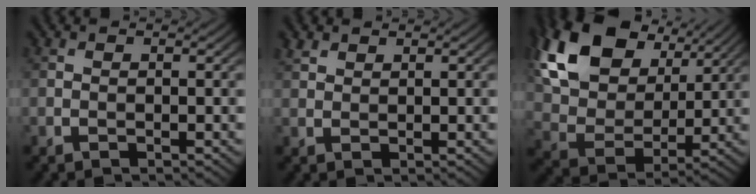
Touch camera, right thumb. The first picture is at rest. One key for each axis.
{"total": 1.8, "fx": 1.4, "fy": 0.9, "fz": 0.6, "tx": -0.017, "ty": 0.005, "tz": 0.033}
{"total": 17.2, "fx": 8.8, "fy": 11.0, "fz": 10.0, "tx": -0.253, "ty": 0.024, "tz": 0.159}